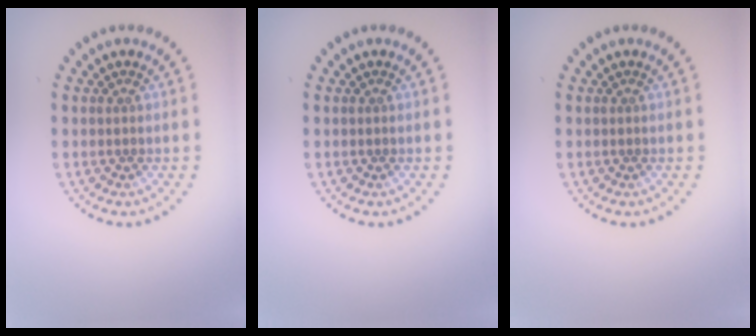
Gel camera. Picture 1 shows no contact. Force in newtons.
{"total": 0.0}
{"total": 0.0}